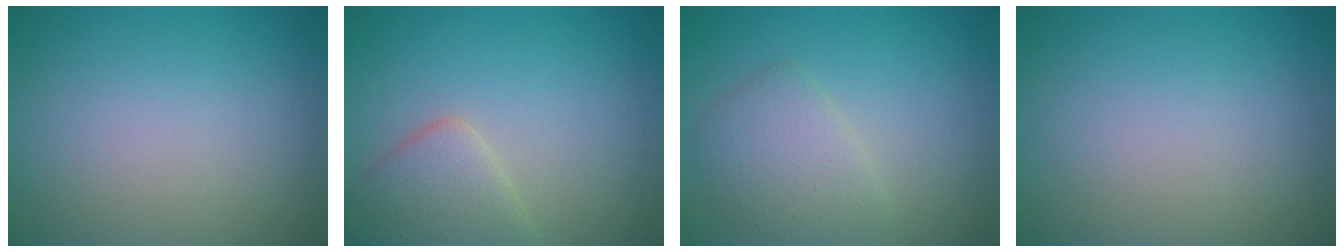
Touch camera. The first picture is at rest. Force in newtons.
{"total": 3.4, "press": 3.4, "slide": 0.1}
{"total": 2.9, "press": 2.9, "slide": 0.2}
{"total": 0.0}